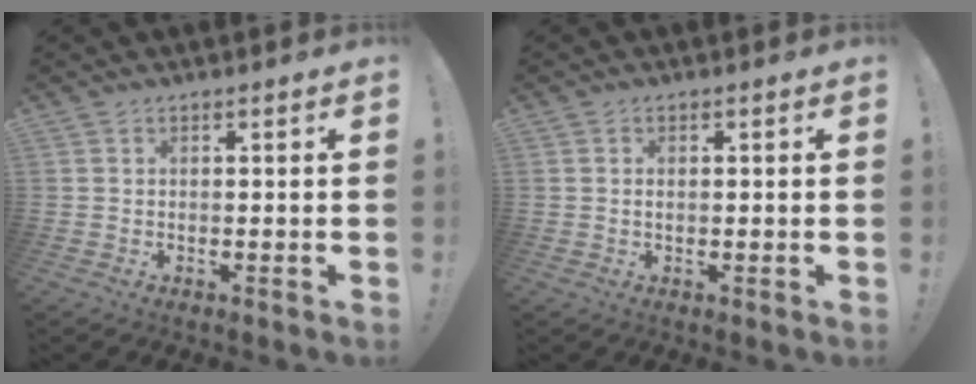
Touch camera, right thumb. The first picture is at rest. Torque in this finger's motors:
{"motor_torque": [-0.12, -0.37, 0.16, -0.02, 0.03]}